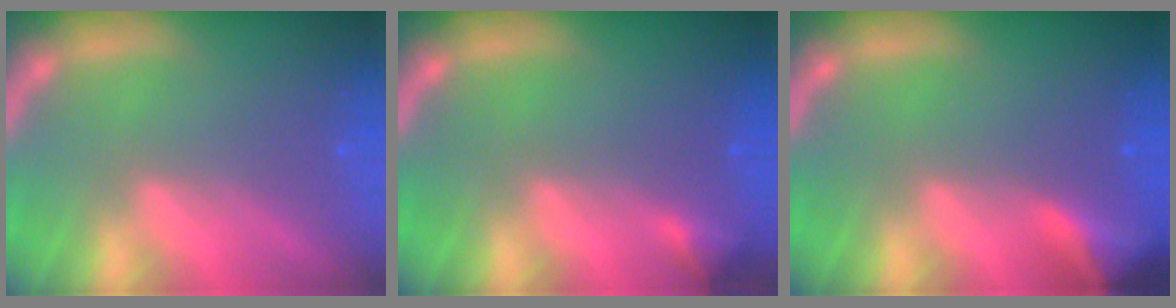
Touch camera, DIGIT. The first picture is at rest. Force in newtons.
{"total": 1.4}
{"total": 4.4}